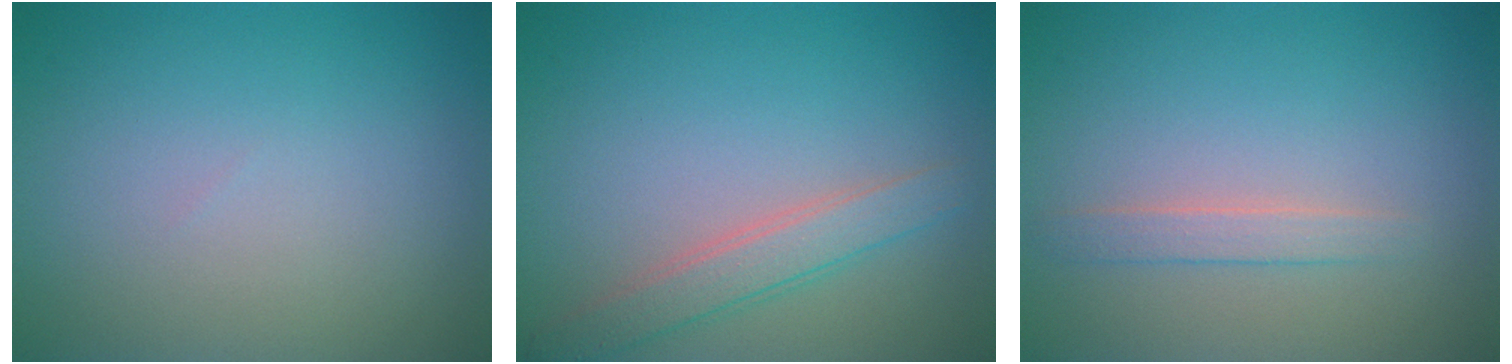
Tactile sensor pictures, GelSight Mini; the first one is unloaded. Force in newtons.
{"total": 2.7, "press": 2.7, "slide": 0.1}
{"total": 1.5, "press": 1.5, "slide": 0.1}